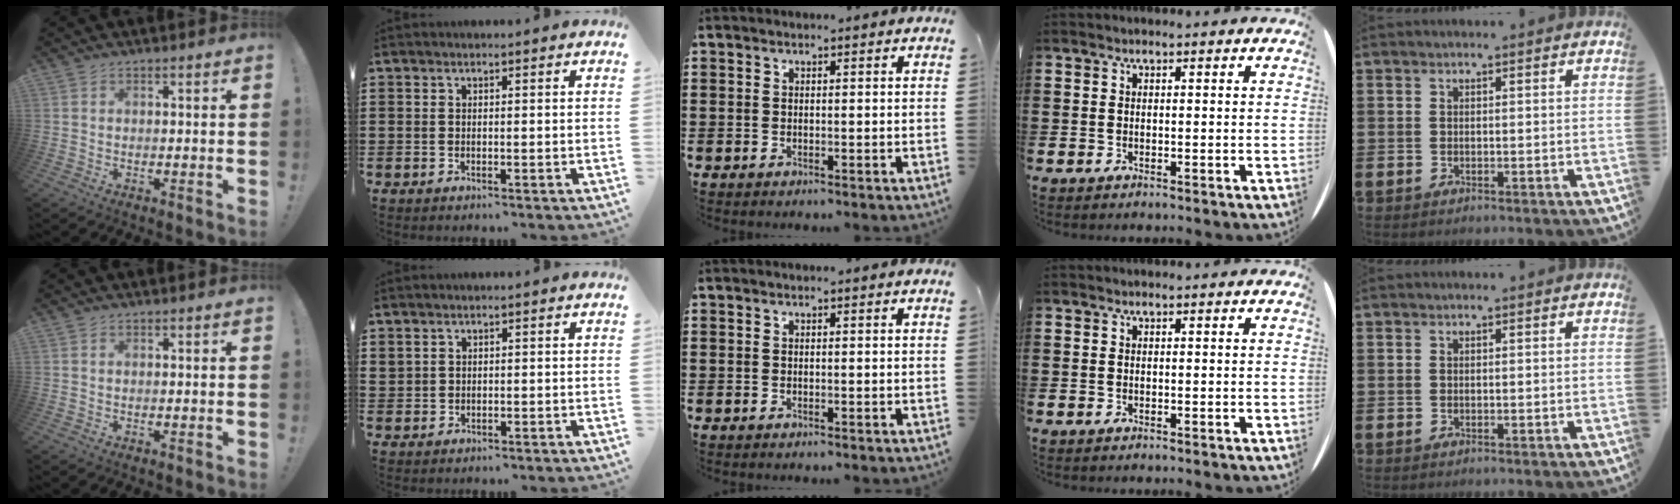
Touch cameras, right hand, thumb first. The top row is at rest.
{"index": {"total": 1.0, "force": [0.8, 0.6, 0.3], "torque": [-0.007, 0.002, 0.015]}}